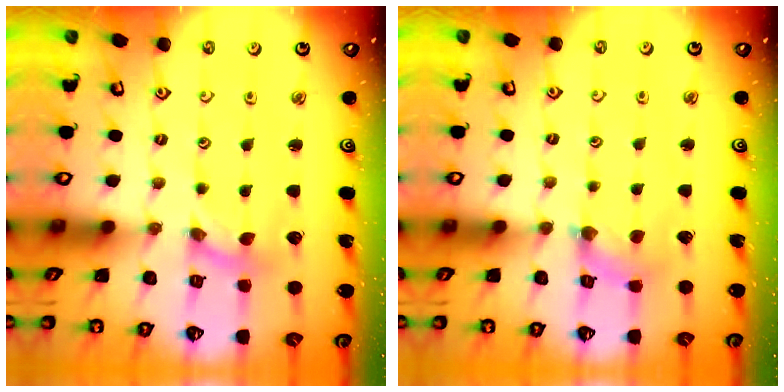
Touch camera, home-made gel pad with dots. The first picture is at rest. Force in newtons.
{"total": 2.4, "press": 2.4, "slide": 0.2}